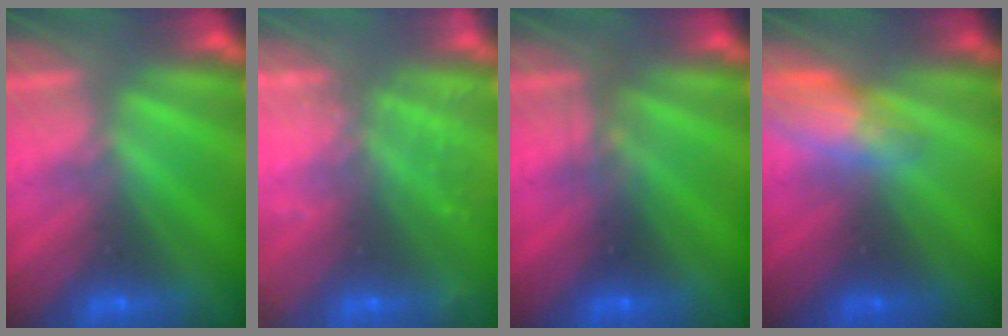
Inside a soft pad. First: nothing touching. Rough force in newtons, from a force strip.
{"total": 12.7}
{"total": 2.3}
{"total": 2.7}